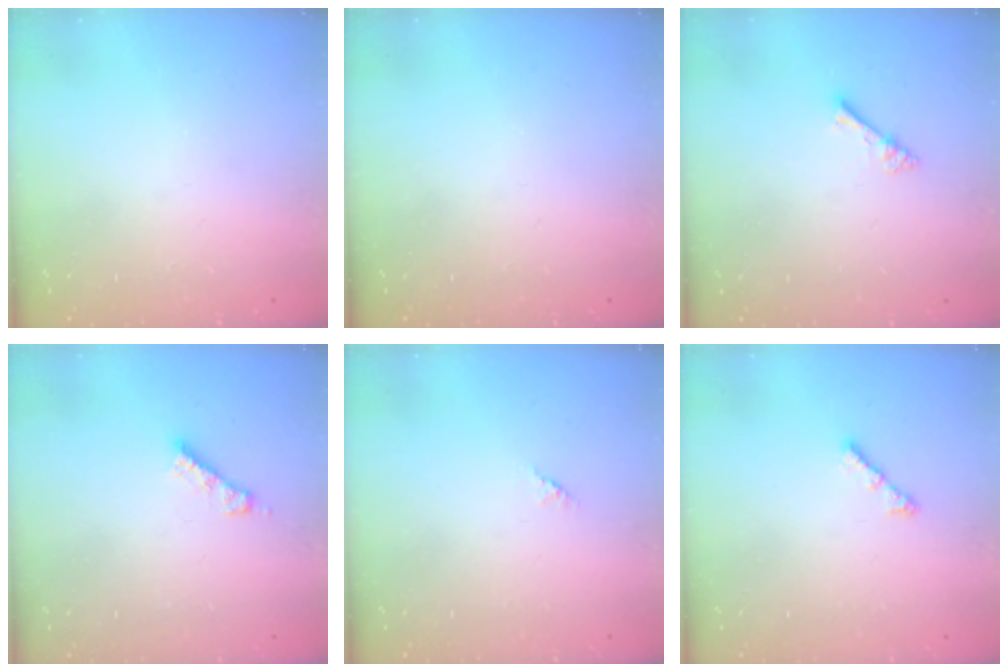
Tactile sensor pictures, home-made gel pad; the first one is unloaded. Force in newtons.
{"total": 0.0}
{"total": 2.7, "press": 2.7, "slide": 0.2}
{"total": 4.0, "press": 4.0, "slide": 0.2}
{"total": 1.2, "press": 1.2, "slide": 0.3}
{"total": 3.0, "press": 2.9, "slide": 0.6}